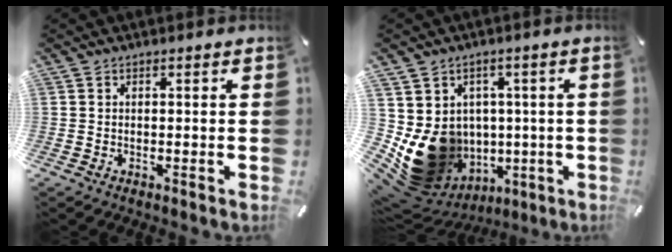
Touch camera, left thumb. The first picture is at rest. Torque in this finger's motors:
{"motor_torque": [2.54, 2.47, 1.03, -0.21, 0.53]}